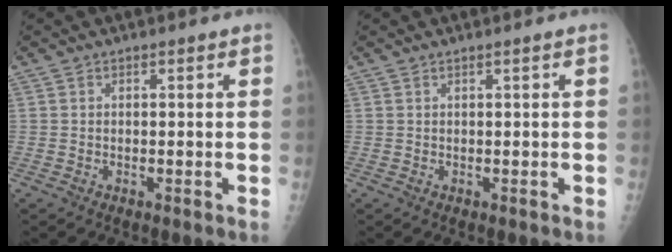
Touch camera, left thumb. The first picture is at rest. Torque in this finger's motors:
{"motor_torque": [-0.02, 0.06, -0.08, -0.15, 0.00]}